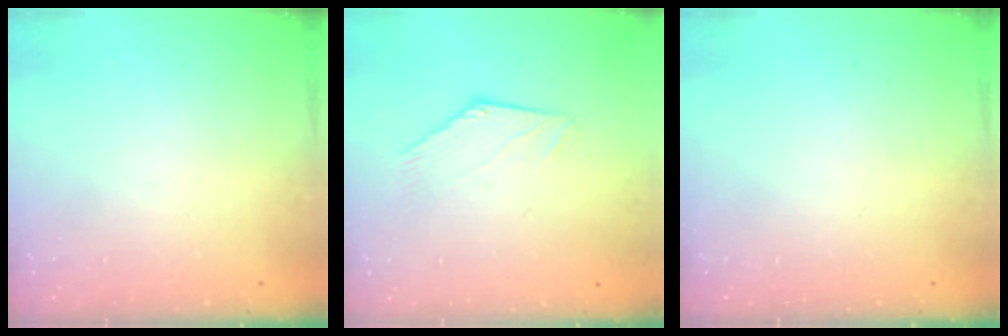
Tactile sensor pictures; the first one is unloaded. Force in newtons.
{"total": 0.0}
{"total": 0.0}